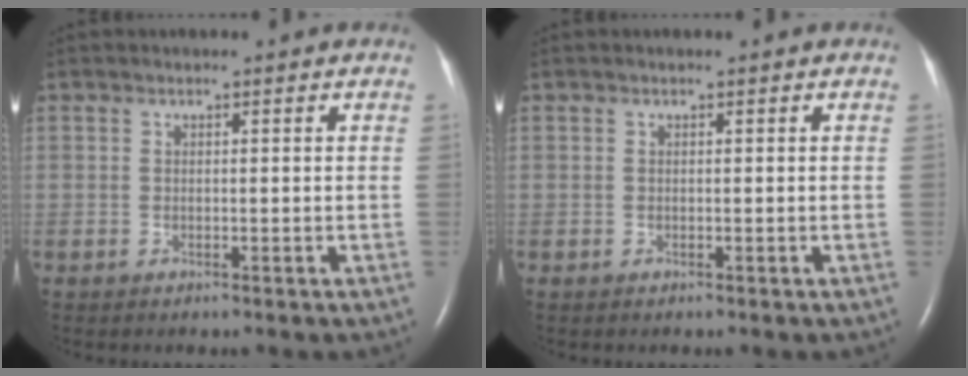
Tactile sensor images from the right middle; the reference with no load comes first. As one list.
[{"total": 0.0}]